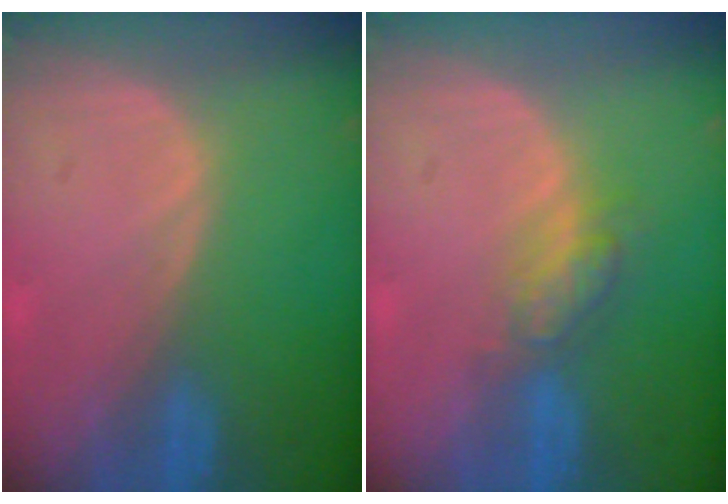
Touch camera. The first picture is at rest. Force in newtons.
{"total": 4.6, "press": 4.1, "slide": 2.1}